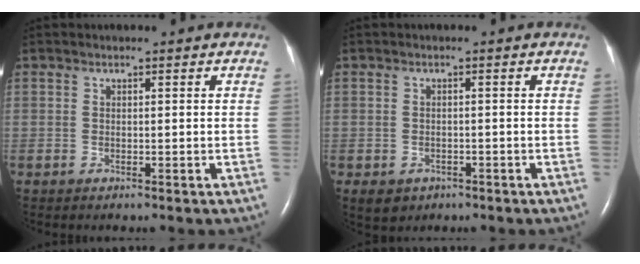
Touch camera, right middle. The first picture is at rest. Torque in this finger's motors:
{"motor_torque": [-0.10, -0.09, 0.03, 0.00]}